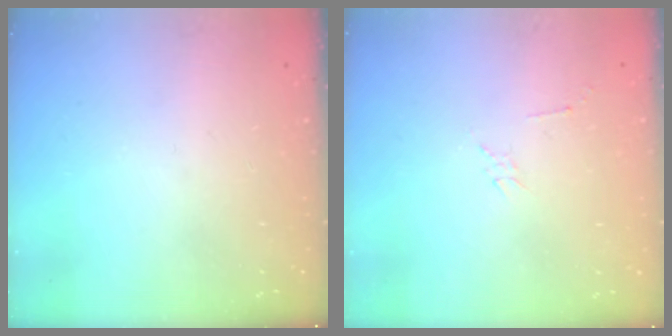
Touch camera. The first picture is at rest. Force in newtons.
{"total": 2.3, "press": 2.3, "slide": 0.4}